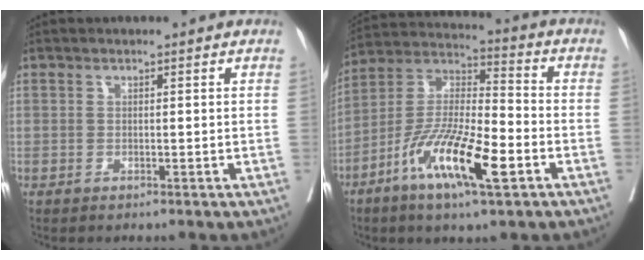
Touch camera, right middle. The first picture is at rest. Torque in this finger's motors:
{"motor_torque": [1.84, -0.30, 0.86, 0.21]}